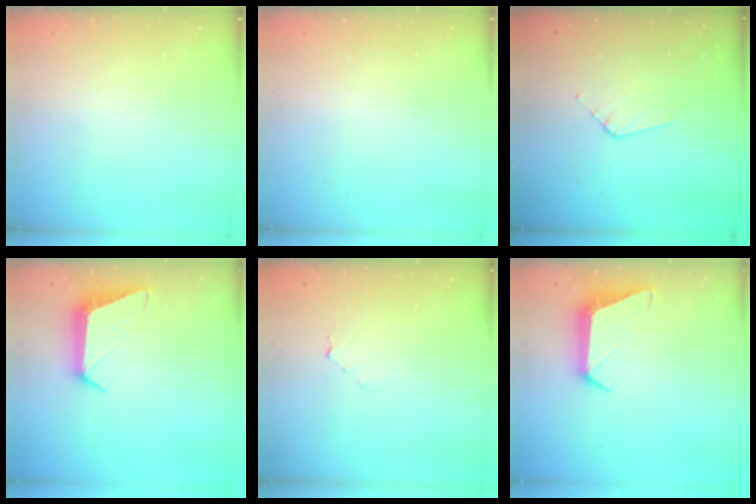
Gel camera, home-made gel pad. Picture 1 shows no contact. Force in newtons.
{"total": 0.0}
{"total": 3.9, "press": 3.9, "slide": 0.4}
{"total": 11.2, "press": 11.2, "slide": 0.5}
{"total": 4.0, "press": 4.0, "slide": 0.3}
{"total": 11.2, "press": 11.2, "slide": 0.5}